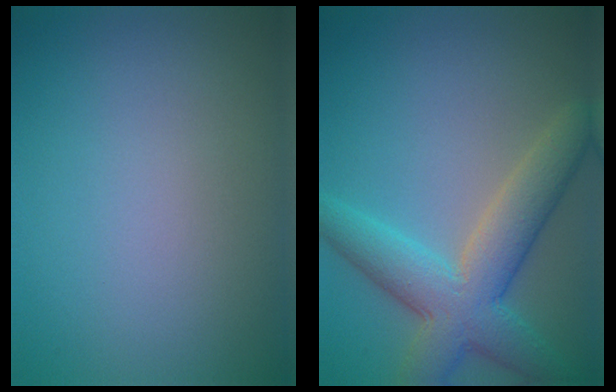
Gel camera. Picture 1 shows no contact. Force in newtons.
{"total": 6.7, "press": 6.7, "slide": 0.2}